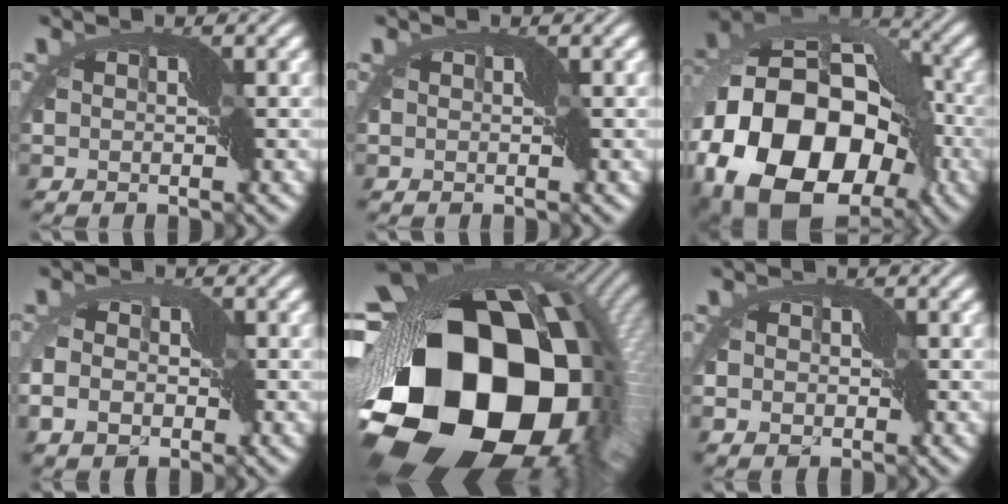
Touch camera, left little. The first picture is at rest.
{"total": 0.0}
{"total": 18.2, "force": [-6.4, 12.9, 11.2], "torque": [-0.237, 0.001, -0.116]}
{"total": 4.5, "force": [-1.5, 3.2, 2.9], "torque": [-0.056, -0.008, -0.030]}
{"total": 21.7, "force": [-4.6, 15.2, 14.9], "torque": [-0.304, -0.084, -0.062]}
{"total": 3.9, "force": [-1.3, 3.1, 1.9], "torque": [-0.019, -0.003, -0.031]}